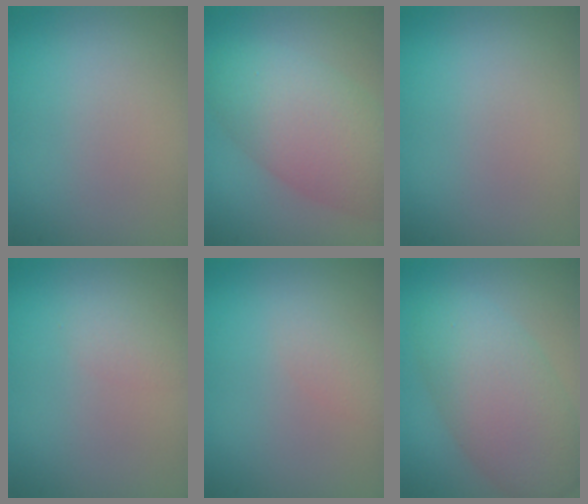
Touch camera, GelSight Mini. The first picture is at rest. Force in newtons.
{"total": 7.3, "press": 7.3, "slide": 0.3}
{"total": 0.0}
{"total": 1.0, "press": 1.0, "slide": 0.1}
{"total": 1.1, "press": 1.1, "slide": 0.1}
{"total": 7.5, "press": 7.5, "slide": 0.1}